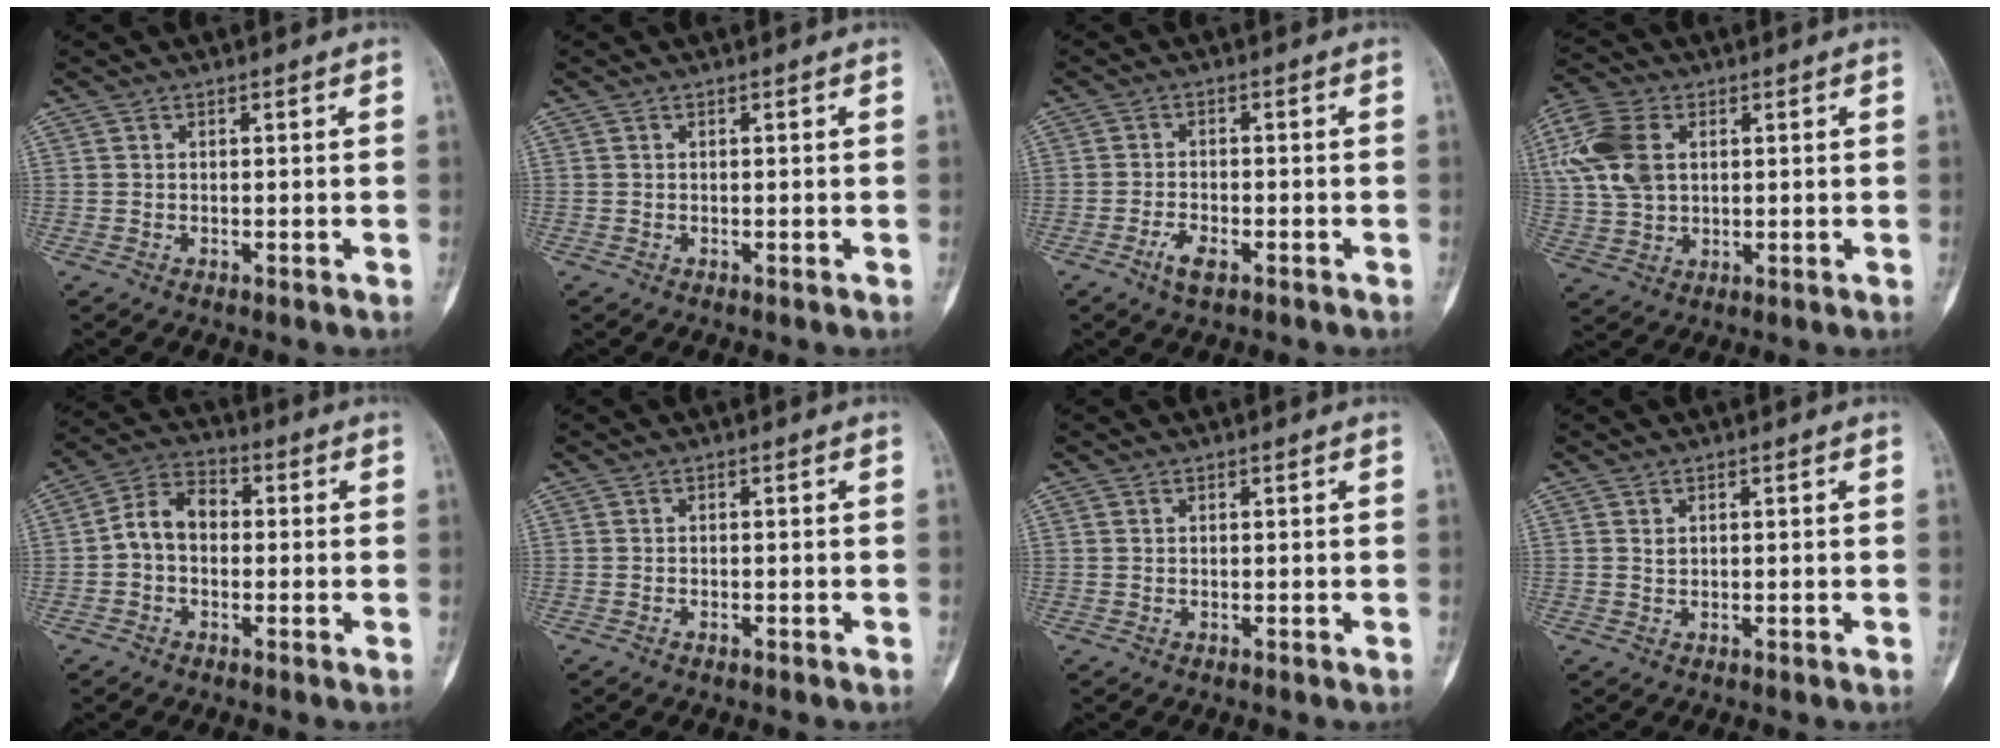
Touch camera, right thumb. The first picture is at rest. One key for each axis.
{"total": 0.0}
{"total": 3.7, "fx": -2.1, "fy": 1.5, "fz": 2.6, "tx": -0.048, "ty": 0.007, "tz": -0.039}
{"total": 12.9, "fx": 3.5, "fy": 9.0, "fz": 8.5, "tx": -0.196, "ty": 0.006, "tz": 0.068}
{"total": 7.5, "fx": -0.5, "fy": 5.4, "fz": 5.2, "tx": -0.075, "ty": 0.029, "tz": -0.023}
{"total": 0.8, "fx": -0.6, "fy": 0.3, "fz": 0.4, "tx": -0.006, "ty": 0.003, "tz": -0.010}
{"total": 0.0}
{"total": 0.9, "fx": 0.3, "fy": 0.8, "fz": -0.2, "tx": 0.008, "ty": 0.000, "tz": 0.007}